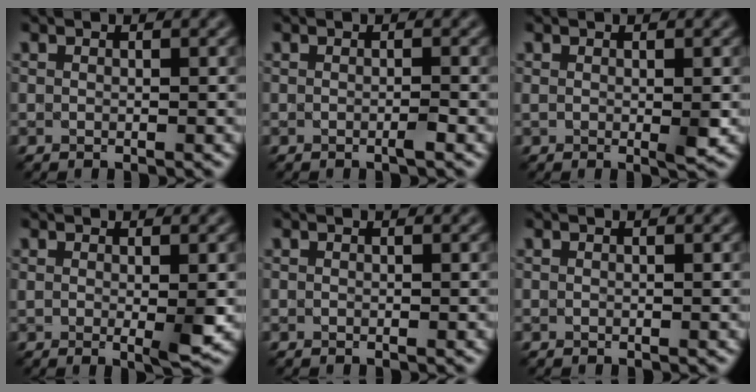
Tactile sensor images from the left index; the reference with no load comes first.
{"total": 0.8, "force": [-0.3, 0.0, 0.7], "torque": [-0.010, -0.005, -0.007]}
{"total": 1.1, "force": [0.0, -0.1, 1.1], "torque": [-0.019, -0.003, 0.000]}
{"total": 2.3, "force": [0.0, 0.2, 2.3], "torque": [-0.034, -0.010, 0.004]}
{"total": 0.0}
{"total": 0.0}